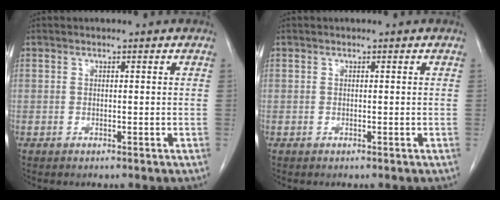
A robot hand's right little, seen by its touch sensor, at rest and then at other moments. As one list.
[{"total": 0.0}]